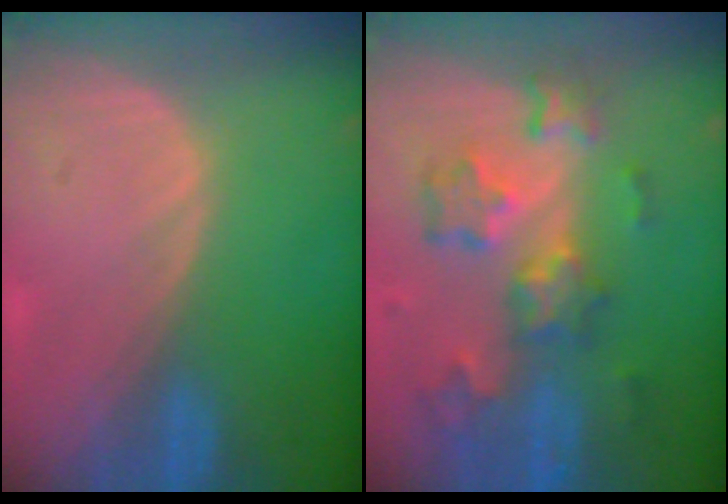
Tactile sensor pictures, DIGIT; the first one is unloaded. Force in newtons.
{"total": 8.9, "press": 7.9, "slide": 4.2}